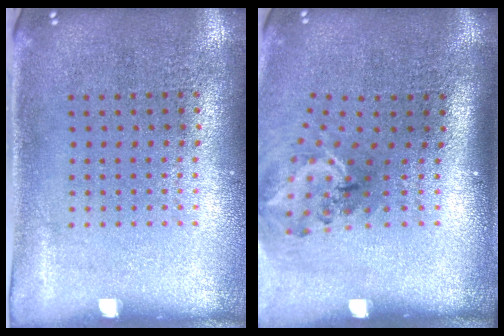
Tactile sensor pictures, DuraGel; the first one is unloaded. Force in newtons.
{"total": 1.7, "press": 1.2, "slide": 1.2}